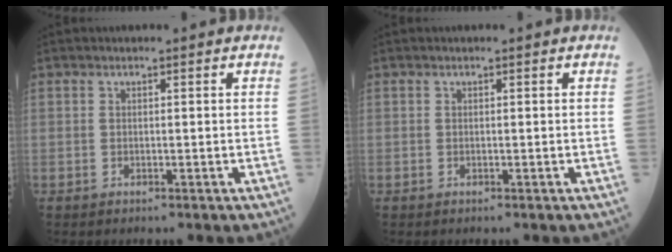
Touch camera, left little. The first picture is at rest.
{"total": 0.0}